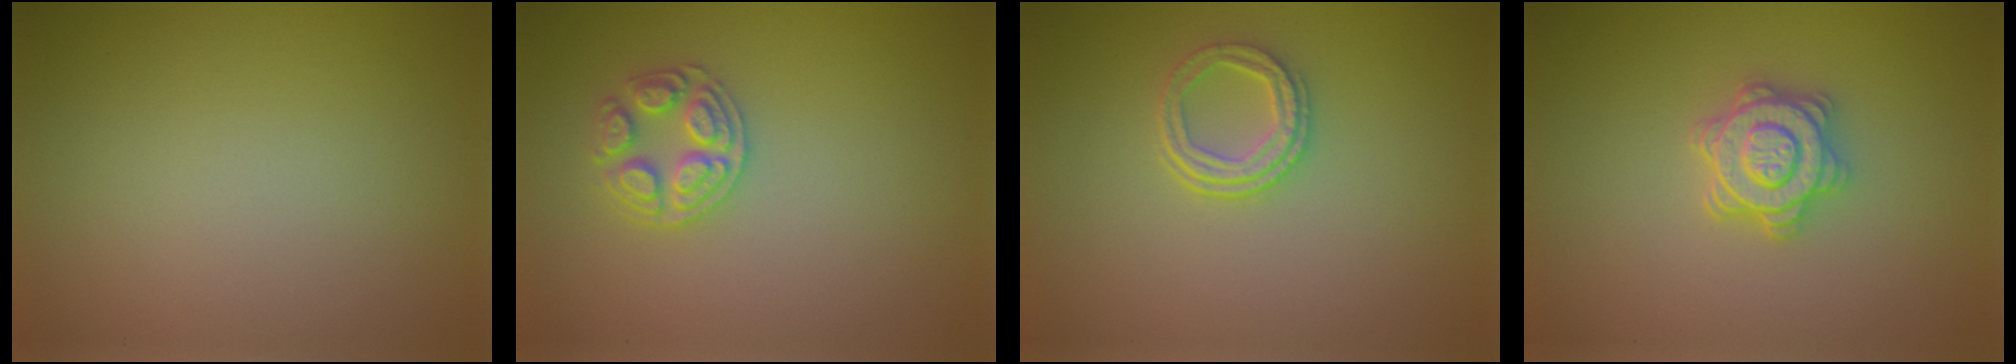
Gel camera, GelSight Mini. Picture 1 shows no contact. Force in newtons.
{"total": 2.6, "press": 2.6, "slide": 0.4}
{"total": 2.4, "press": 1.7, "slide": 1.7}
{"total": 3.6, "press": 3.3, "slide": 1.4}